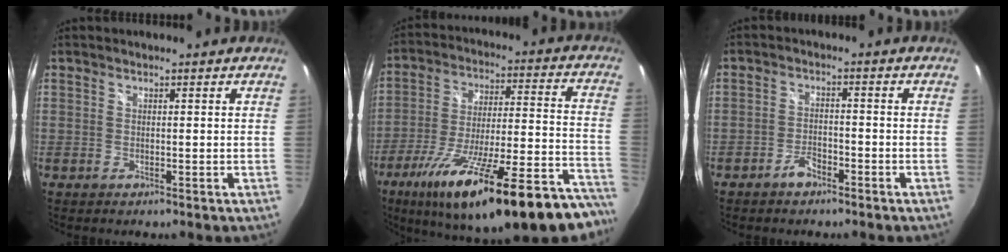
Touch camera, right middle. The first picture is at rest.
{"total": 32.7, "force": [-24.6, 6.5, 20.5], "torque": [-0.301, -0.056, -0.353]}
{"total": 3.3, "force": [-2.6, 1.5, 1.5], "torque": [-0.038, 0.005, -0.043]}